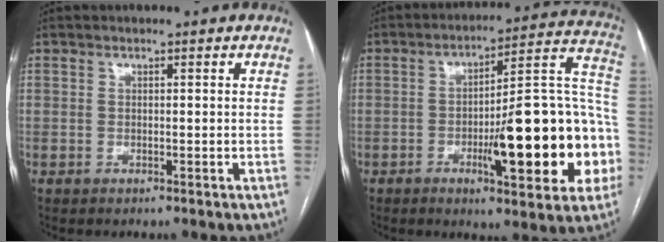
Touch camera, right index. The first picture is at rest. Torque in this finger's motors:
{"motor_torque": [1.98, -0.16, 0.93, 0.18]}